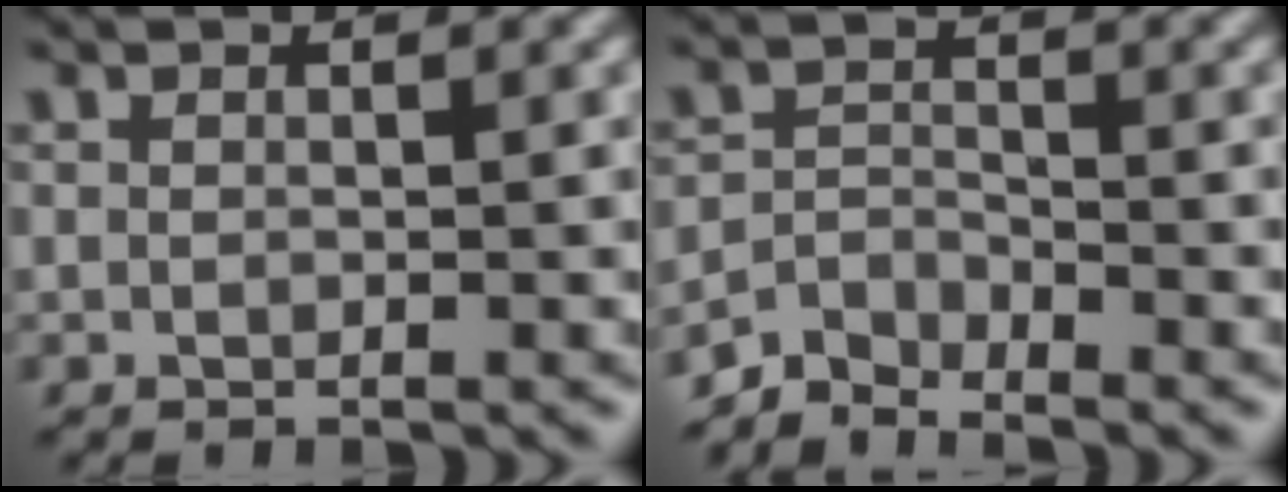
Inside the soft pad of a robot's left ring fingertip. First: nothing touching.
{"total": 2.6, "force": [-2.5, 0.6, 0.2], "torque": [-0.001, 0.006, -0.058]}